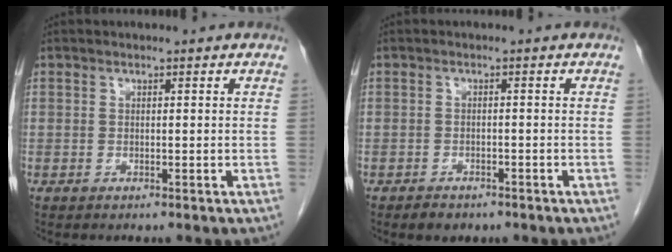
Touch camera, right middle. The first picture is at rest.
{"total": 2.5, "force": [-1.8, 1.5, 0.9], "torque": [-0.018, 0.000, -0.018]}